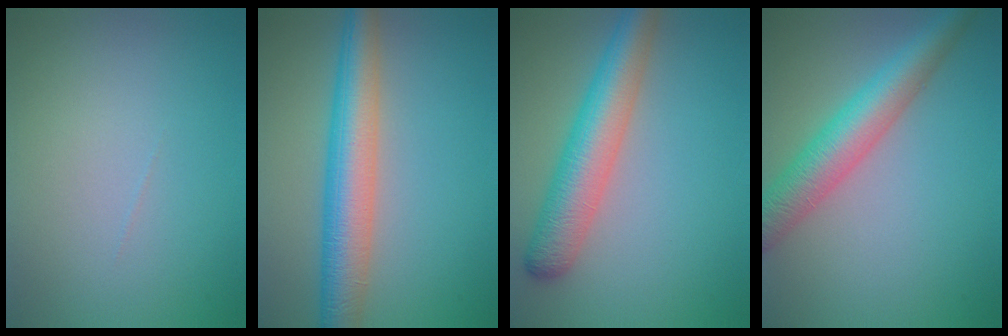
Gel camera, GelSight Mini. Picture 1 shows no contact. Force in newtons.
{"total": 6.5, "press": 6.5, "slide": 0.1}
{"total": 6.1, "press": 6.1, "slide": 0.2}
{"total": 5.8, "press": 5.8, "slide": 0.1}